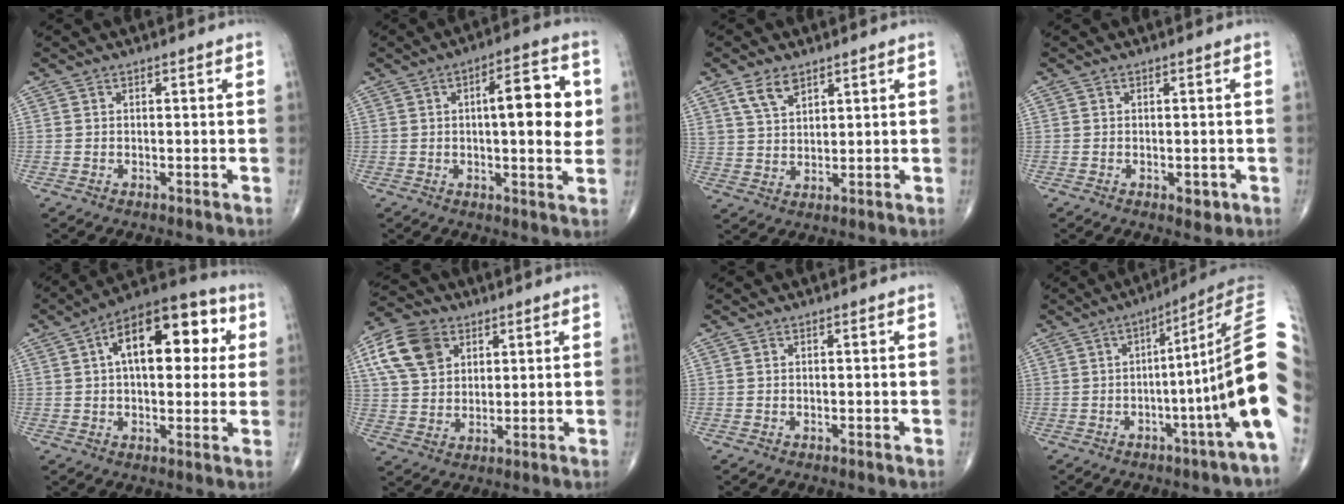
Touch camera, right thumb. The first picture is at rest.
{"total": 12.5, "force": [1.6, 3.8, 11.8], "torque": [-0.141, 0.005, 0.019]}
{"total": 5.4, "force": [3.5, 2.9, 3.0], "torque": [-0.048, -0.018, 0.074]}
{"total": 1.9, "force": [-0.6, 1.1, 1.4], "torque": [-0.008, -0.001, -0.004]}
{"total": 18.5, "force": [4.6, 9.6, 15.2], "torque": [-0.189, 0.025, 0.057]}
{"total": 11.5, "force": [4.7, 8.1, 6.5], "torque": [-0.110, -0.004, 0.086]}
{"total": 0.0}
{"total": 15.2, "force": [-0.8, -0.9, 15.2], "torque": [-0.187, 0.026, -0.023]}